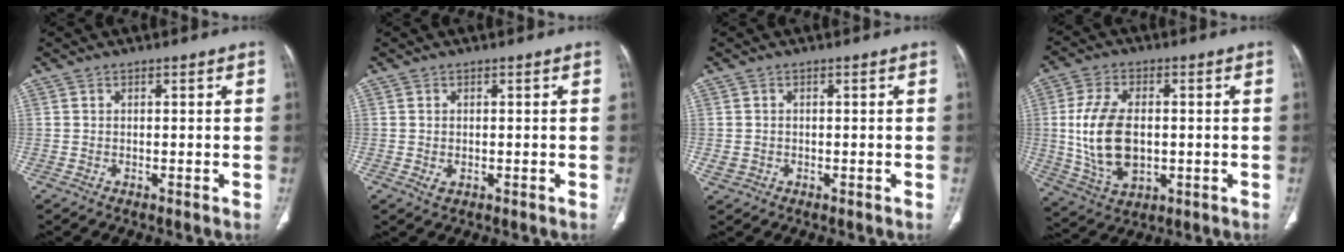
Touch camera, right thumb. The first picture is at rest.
{"total": 1.5, "force": [-0.3, 1.0, 1.1], "torque": [-0.024, 0.002, 0.000]}
{"total": 1.7, "force": [-0.3, 1.5, 0.6], "torque": [-0.011, 0.004, 0.000]}
{"total": 14.0, "force": [-0.1, 8.3, 11.2], "torque": [-0.219, -0.005, 0.009]}